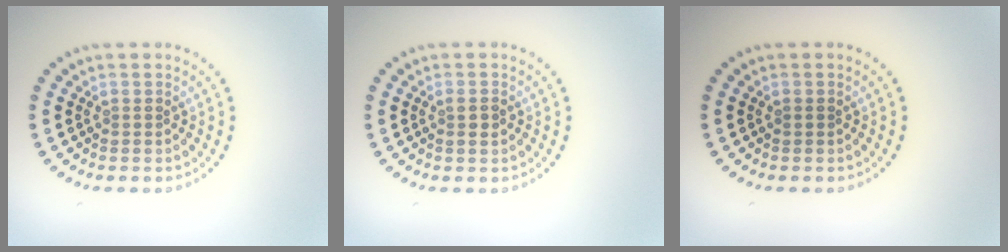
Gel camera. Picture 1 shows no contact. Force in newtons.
{"total": 1.2, "press": 1.2, "slide": 0.4}
{"total": 0.5, "press": 0.5, "slide": 0.1}